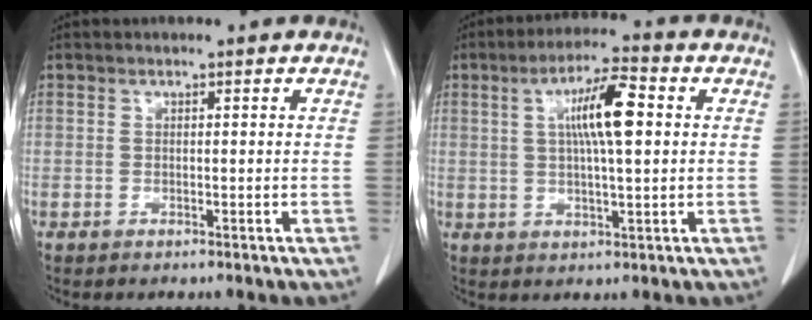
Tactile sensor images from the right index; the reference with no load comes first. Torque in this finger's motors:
{"motor_torque": [1.31, 0.25, 0.69, 0.16]}